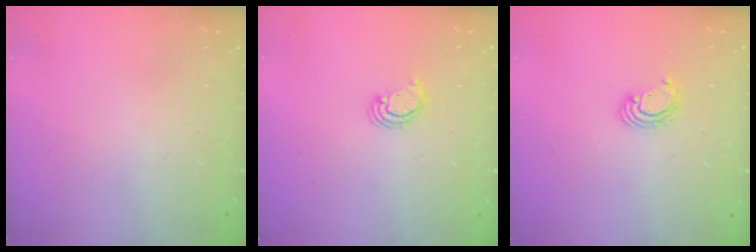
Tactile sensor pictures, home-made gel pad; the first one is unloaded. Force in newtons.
{"total": 2.4, "press": 2.4, "slide": 0.3}
{"total": 3.8, "press": 3.8, "slide": 0.2}